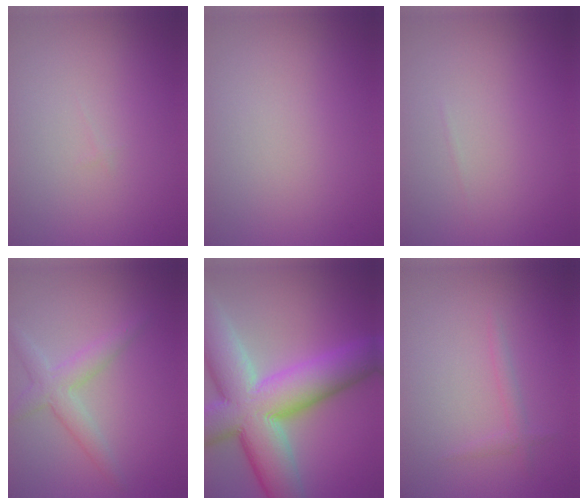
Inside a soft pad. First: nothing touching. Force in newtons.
{"total": 0.0}
{"total": 0.0}
{"total": 3.0, "press": 3.0, "slide": 0.1}
{"total": 14.4, "press": 14.3, "slide": 1.2}
{"total": 1.0, "press": 1.0, "slide": 0.1}